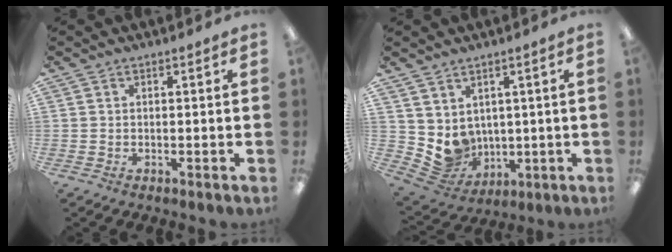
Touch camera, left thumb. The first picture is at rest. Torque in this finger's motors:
{"motor_torque": [-0.26, 0.38, 0.48, -0.74, 0.00]}